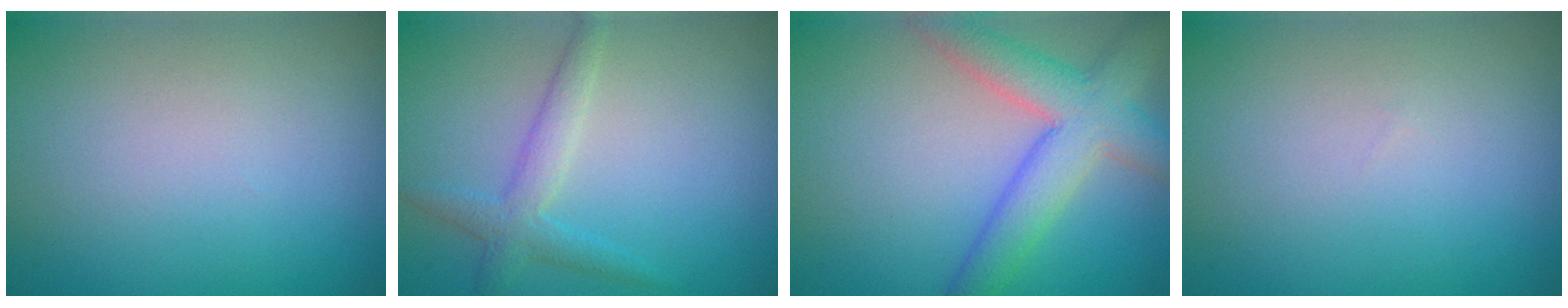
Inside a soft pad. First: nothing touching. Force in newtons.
{"total": 2.4, "press": 2.4, "slide": 0.1}
{"total": 6.2, "press": 6.2, "slide": 0.4}
{"total": 0.0}